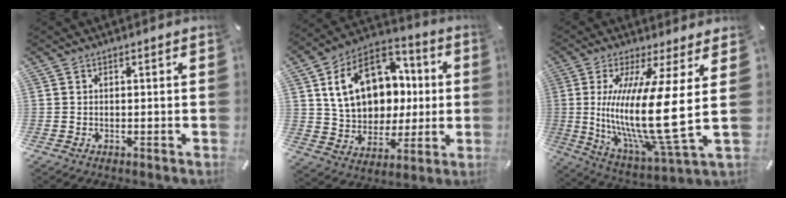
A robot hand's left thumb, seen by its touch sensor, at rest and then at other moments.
{"total": 18.9, "force": [4.1, 14.7, 11.2], "torque": [-0.208, 0.004, 0.085]}
{"total": 21.3, "force": [2.5, 3.4, 20.9], "torque": [-0.422, -0.040, 0.032]}